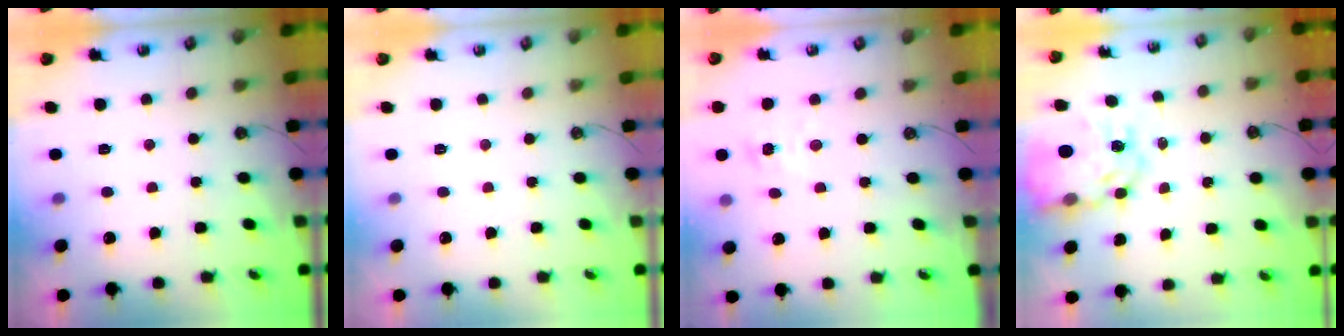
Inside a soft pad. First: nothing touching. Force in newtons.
{"total": 0.0}
{"total": 2.9, "press": 2.8, "slide": 0.3}
{"total": 13.6, "press": 13.6, "slide": 1.4}